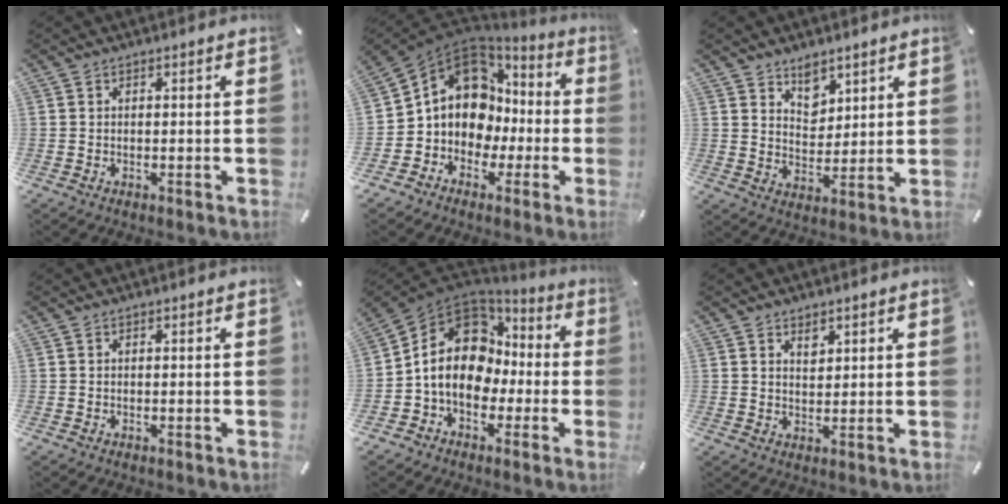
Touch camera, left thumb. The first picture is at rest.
{"total": 13.1, "force": [1.2, 11.6, 6.1], "torque": [-0.117, -0.013, 0.027]}
{"total": 6.5, "force": [4.7, 4.3, 1.0], "torque": [-0.011, -0.031, 0.085]}
{"total": 0.0}
{"total": 14.7, "force": [-0.3, 11.9, 8.5], "torque": [-0.168, 0.012, -0.005]}
{"total": 2.7, "force": [1.8, 1.8, 1.0], "torque": [0.003, -0.010, 0.028]}